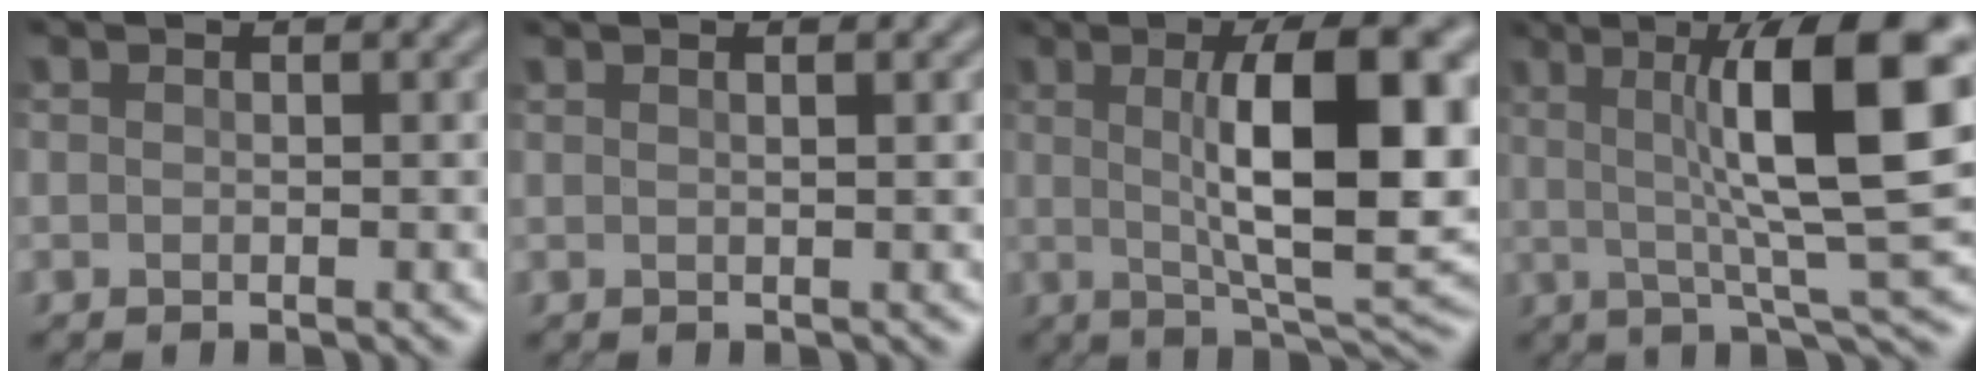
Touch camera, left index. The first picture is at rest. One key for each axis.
{"total": 2.3, "fx": 1.2, "fy": 1.0, "fz": 1.7, "tx": -0.006, "ty": 0.005, "tz": -0.006}
{"total": 12.4, "fx": 1.4, "fy": 3.4, "fz": 11.8, "tx": -0.158, "ty": 0.005, "tz": 0.023}
{"total": 12.3, "fx": 2.2, "fy": 2.6, "fz": 11.8, "tx": -0.157, "ty": 0.011, "tz": 0.032}